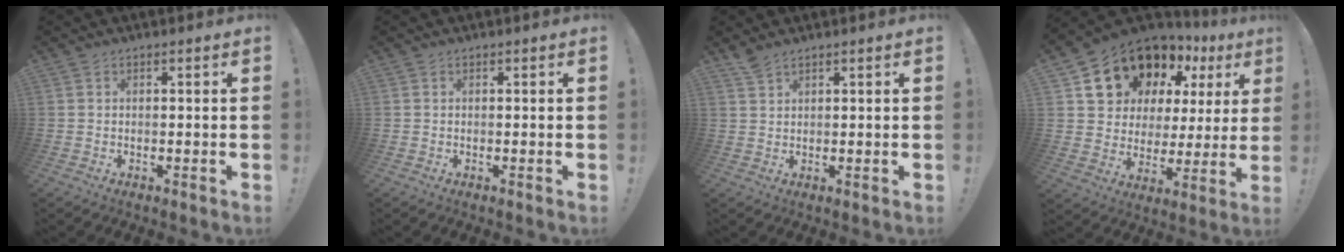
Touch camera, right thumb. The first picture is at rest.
{"total": 0.0}
{"total": 3.1, "force": [2.7, 0.9, 1.2], "torque": [-0.021, -0.013, 0.050]}
{"total": 14.7, "force": [10.9, 8.6, 4.7], "torque": [-0.086, -0.082, 0.213]}